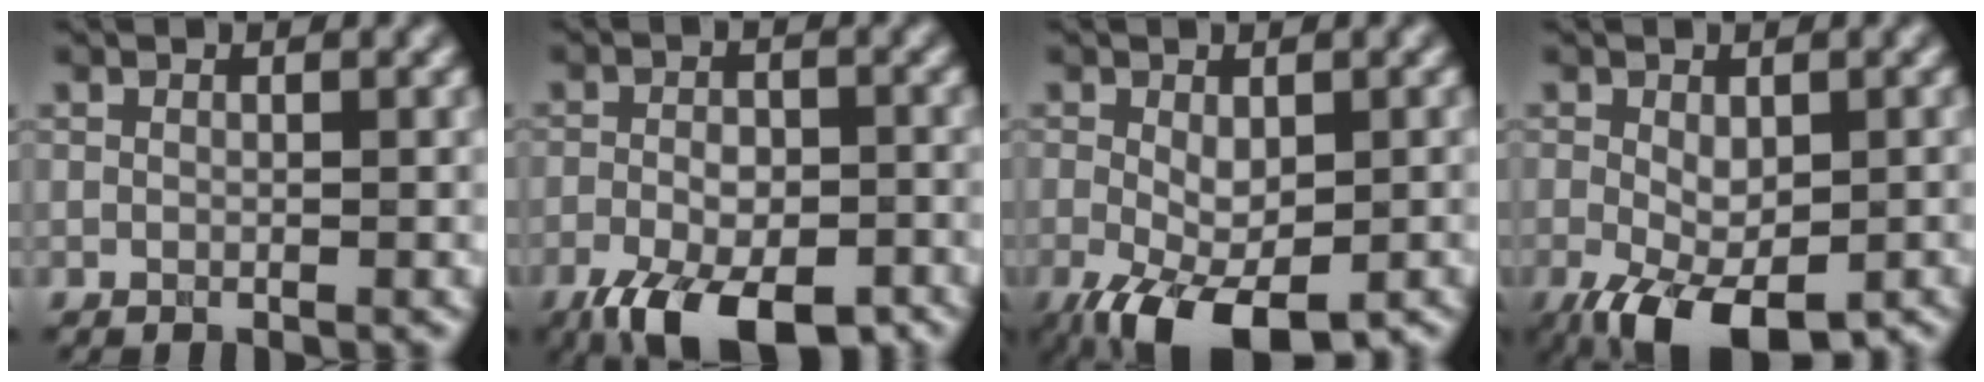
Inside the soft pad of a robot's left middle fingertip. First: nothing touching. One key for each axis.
{"total": 9.1, "fx": -5.4, "fy": 3.9, "fz": 6.2, "tx": -0.110, "ty": -0.021, "tz": -0.084}
{"total": 6.7, "fx": -2.9, "fy": 3.3, "fz": 5.1, "tx": -0.105, "ty": -0.020, "tz": -0.043}
{"total": 6.7, "fx": -2.8, "fy": 3.4, "fz": 5.1, "tx": -0.104, "ty": -0.019, "tz": -0.039}